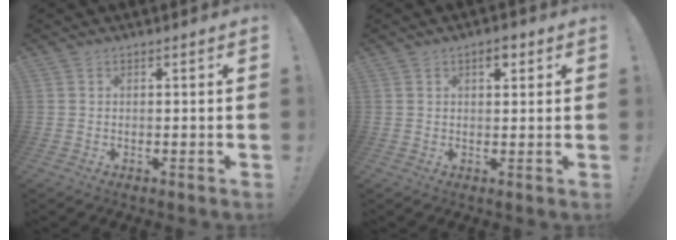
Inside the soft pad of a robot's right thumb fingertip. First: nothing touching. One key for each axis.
{"total": 3.4, "fx": 1.9, "fy": 1.7, "fz": 2.4, "tx": -0.026, "ty": -0.003, "tz": 0.027}